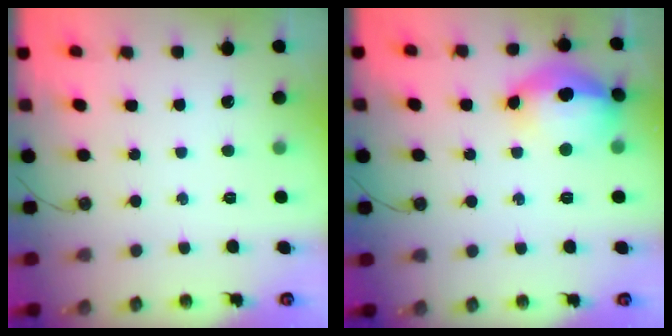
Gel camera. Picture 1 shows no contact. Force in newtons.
{"total": 23.0, "press": 19.6, "slide": 12.0}